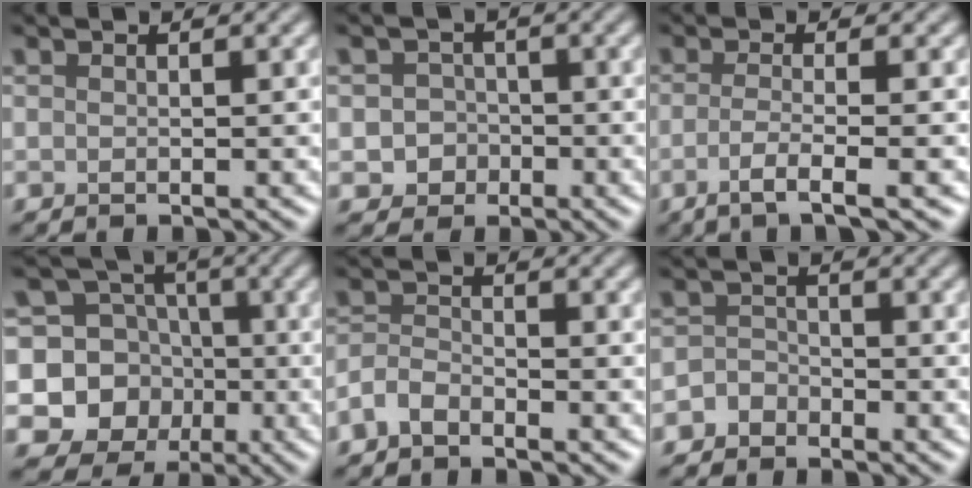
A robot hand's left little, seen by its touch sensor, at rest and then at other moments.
{"total": 2.7, "force": [-0.8, 2.6, 0.5], "torque": [0.011, 0.002, -0.020]}
{"total": 3.8, "force": [-1.6, 0.8, 3.3], "torque": [-0.056, -0.006, -0.044]}
{"total": 13.9, "force": [-2.8, 13.3, 2.8], "torque": [-0.094, -0.007, -0.058]}
{"total": 2.3, "force": [-1.7, 1.1, 1.0], "torque": [-0.022, 0.005, -0.044]}
{"total": 1.8, "force": [-1.3, 1.2, 0.1], "torque": [0.008, 0.010, -0.034]}